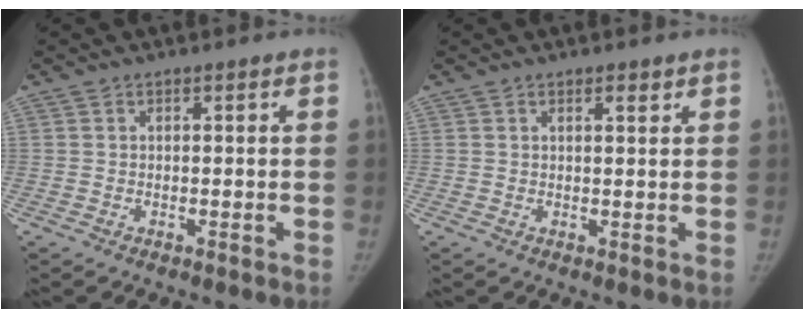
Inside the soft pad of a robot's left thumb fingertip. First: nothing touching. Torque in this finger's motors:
{"motor_torque": [-0.12, -0.28, -0.05, -0.15, 0.05]}